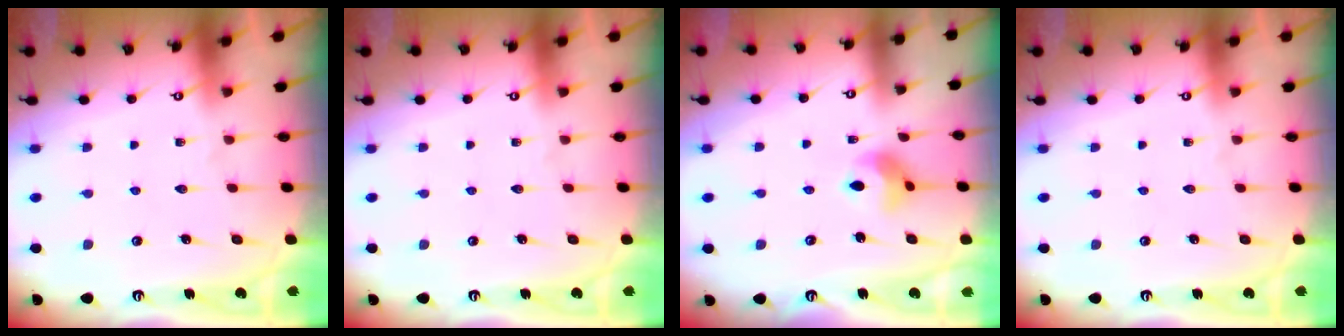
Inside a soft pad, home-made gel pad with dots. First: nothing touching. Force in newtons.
{"total": 0.0}
{"total": 6.9, "press": 6.9, "slide": 0.8}
{"total": 0.0}